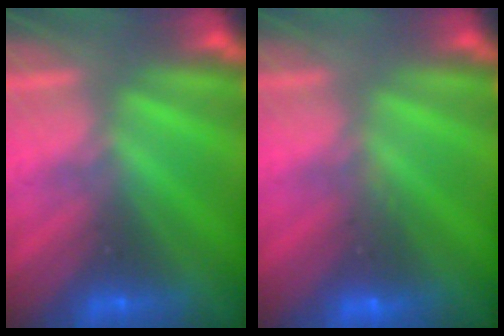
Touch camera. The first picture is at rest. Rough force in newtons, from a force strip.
{"total": 2.9}